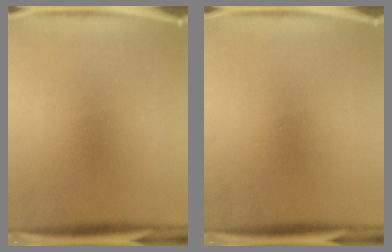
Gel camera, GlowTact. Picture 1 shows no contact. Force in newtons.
{"total": 0.0}